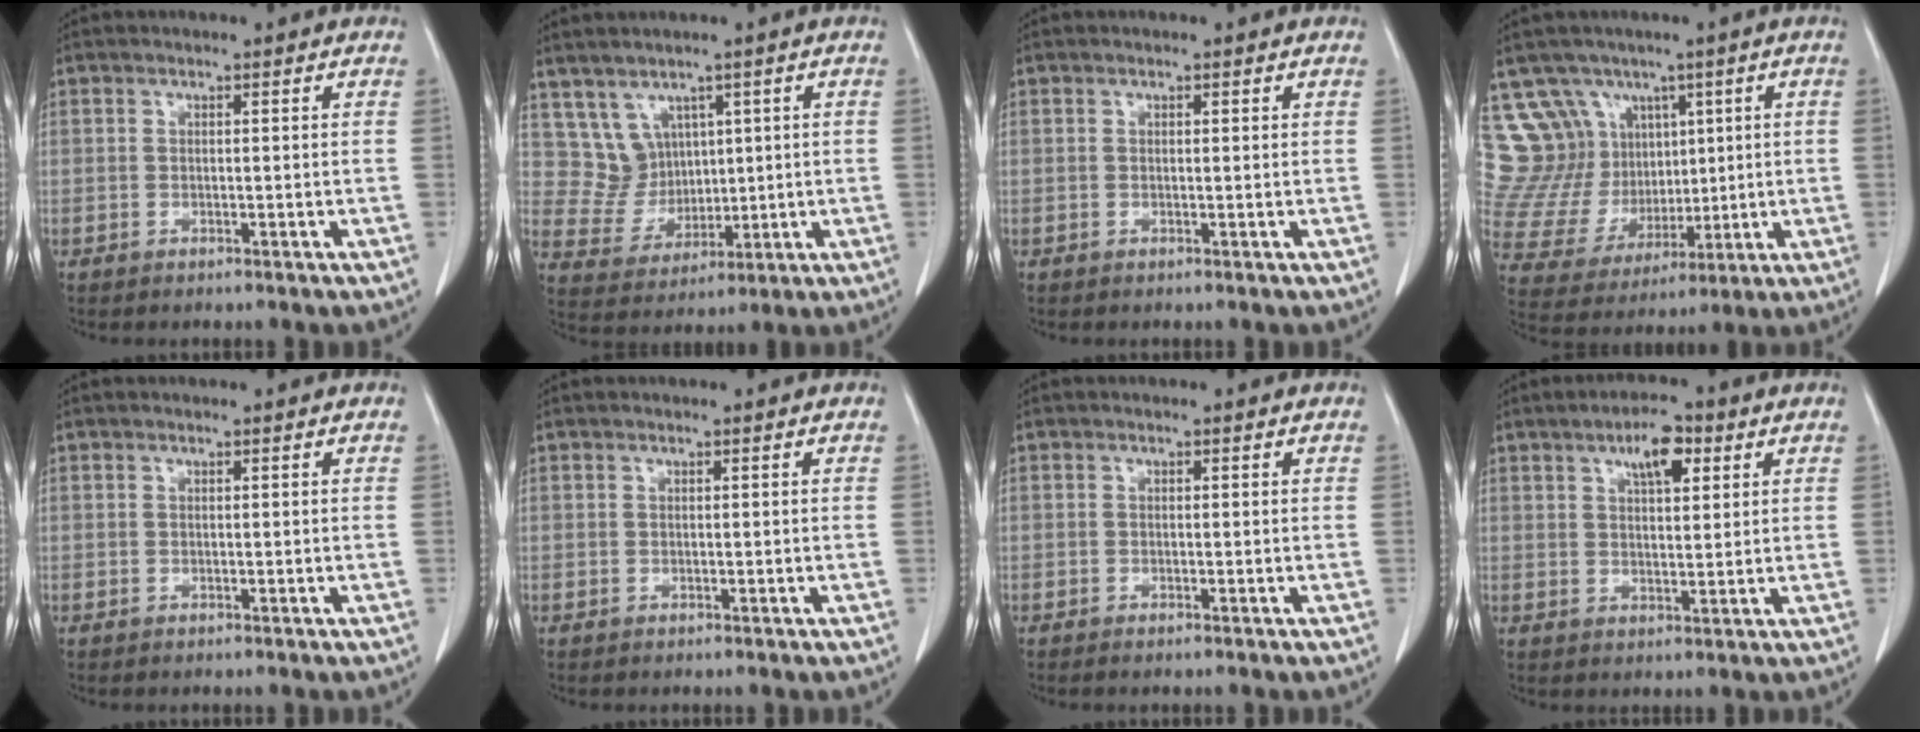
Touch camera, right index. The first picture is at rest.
{"total": 6.2, "force": [3.3, 5.2, 0.6], "torque": [-0.018, 0.017, 0.078]}
{"total": 0.0}
{"total": 13.5, "force": [7.4, 10.6, 3.8], "torque": [-0.091, 0.051, 0.166]}
{"total": 0.0}
{"total": 0.0}
{"total": 0.0}
{"total": 6.1, "force": [3.2, 2.2, 4.7], "torque": [-0.080, 0.006, 0.049]}